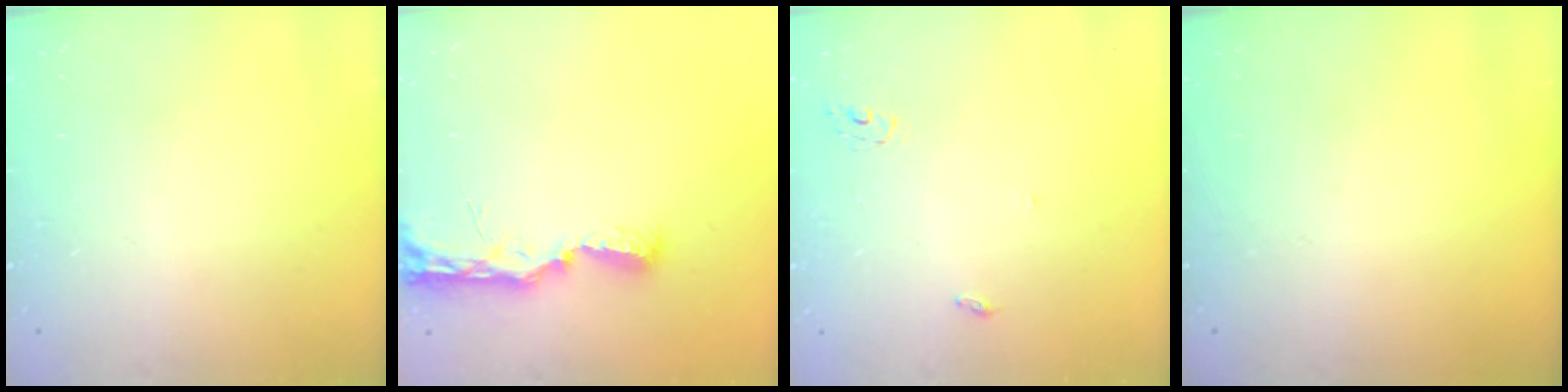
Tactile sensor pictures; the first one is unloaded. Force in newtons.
{"total": 8.3, "press": 8.2, "slide": 0.8}
{"total": 2.8, "press": 2.8, "slide": 0.2}
{"total": 0.0}